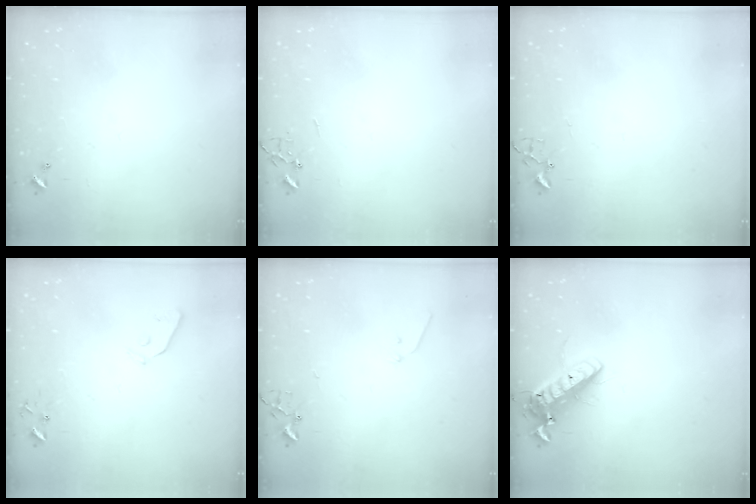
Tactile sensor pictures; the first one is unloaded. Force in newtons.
{"total": 0.0}
{"total": 4.0, "press": 3.9, "slide": 0.4}
{"total": 4.0, "press": 4.0, "slide": 0.5}
{"total": 6.3, "press": 6.3, "slide": 0.7}
{"total": 14.7, "press": 14.4, "slide": 2.9}